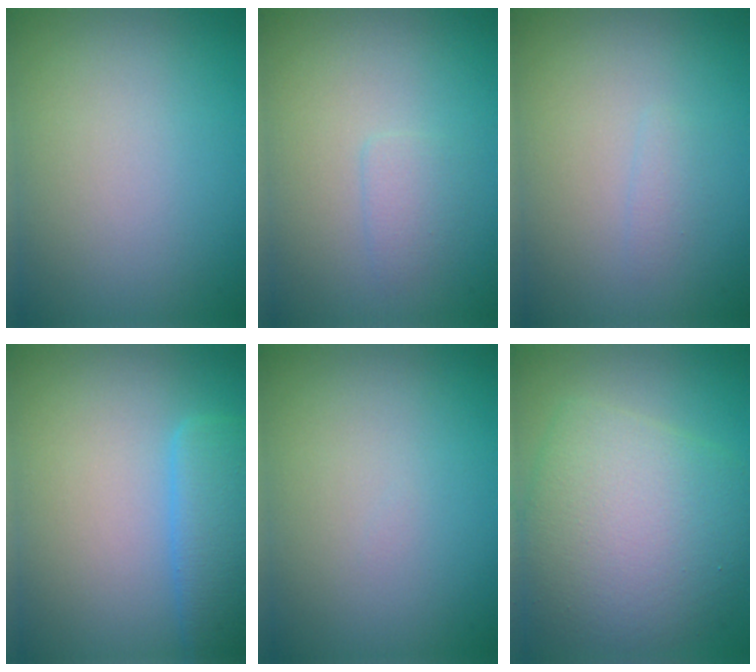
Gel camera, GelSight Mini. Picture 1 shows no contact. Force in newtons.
{"total": 1.2, "press": 1.2, "slide": 0.1}
{"total": 0.7, "press": 0.7, "slide": 0.0}
{"total": 4.2, "press": 4.2, "slide": 0.2}
{"total": 0.0}
{"total": 8.1, "press": 8.1, "slide": 0.4}